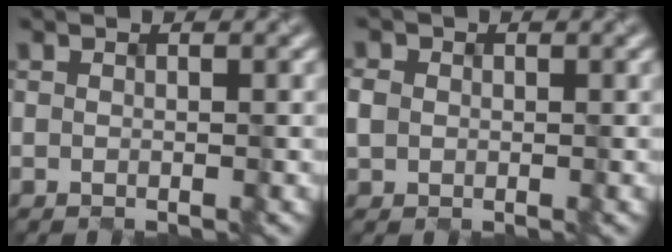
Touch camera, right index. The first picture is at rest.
{"total": 1.3, "force": [-0.3, 1.2, 0.2], "torque": [-0.007, 0.000, -0.003]}